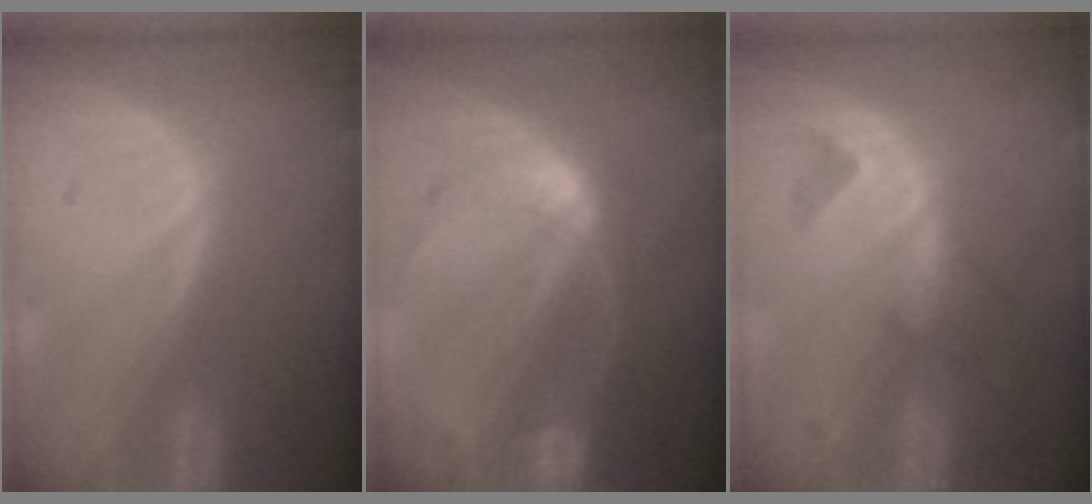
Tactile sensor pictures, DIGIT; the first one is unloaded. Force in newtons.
{"total": 7.6, "press": 6.7, "slide": 3.5}
{"total": 4.8, "press": 4.3, "slide": 2.1}